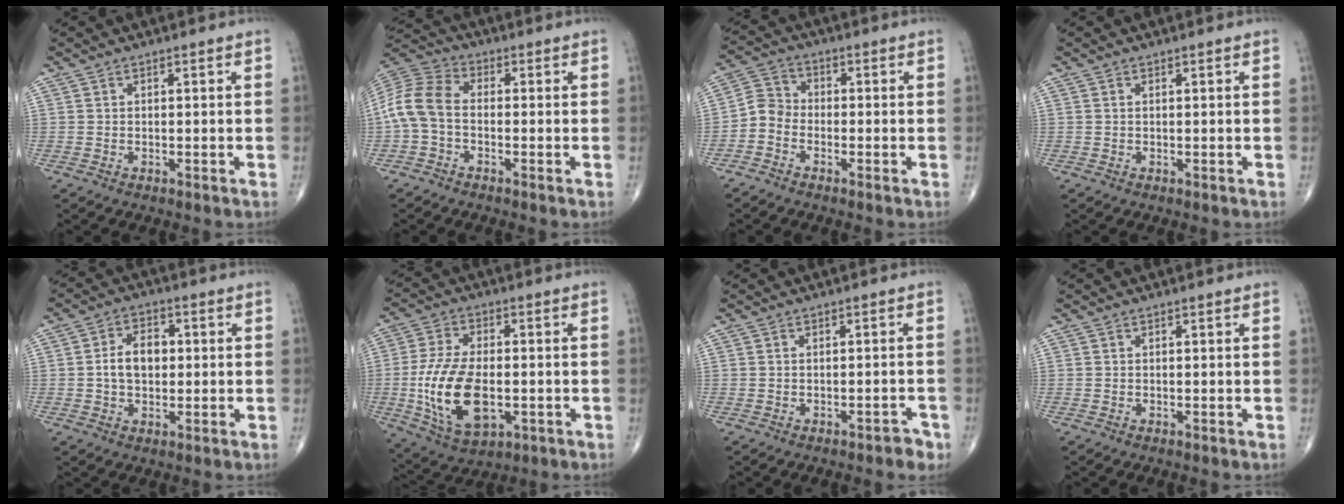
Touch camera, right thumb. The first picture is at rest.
{"total": 9.2, "force": [-1.4, 6.0, 6.9], "torque": [-0.143, 0.027, -0.041]}
{"total": 4.4, "force": [-2.2, 3.5, 1.6], "torque": [-0.017, 0.019, -0.059]}
{"total": 0.0}
{"total": 7.1, "force": [0.2, 4.8, 5.2], "torque": [-0.079, 0.016, 0.001]}
{"total": 16.4, "force": [-2.7, 8.7, 13.6], "torque": [-0.265, -0.001, -0.036]}
{"total": 2.1, "force": [-1.5, 0.9, 1.2], "torque": [-0.011, 0.011, -0.017]}
{"total": 0.0}